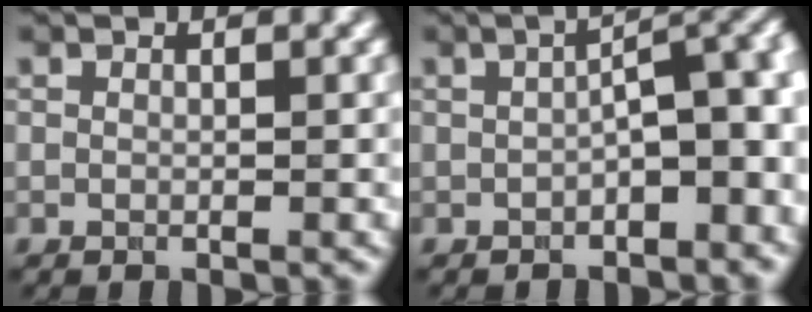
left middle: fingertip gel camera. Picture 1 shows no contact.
{"total": 4.3, "force": [-0.9, 1.3, 4.0], "torque": [-0.051, 0.015, -0.012]}